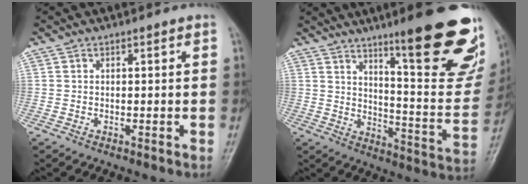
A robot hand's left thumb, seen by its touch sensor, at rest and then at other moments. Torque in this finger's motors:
{"motor_torque": [2.75, 1.94, 1.34, -1.43, 0.19]}